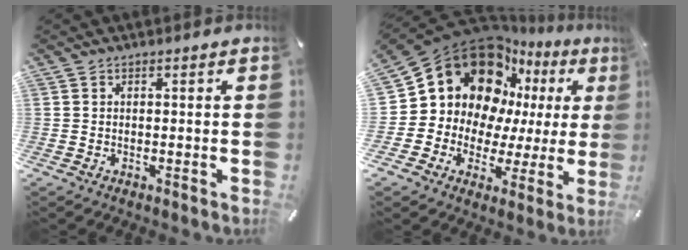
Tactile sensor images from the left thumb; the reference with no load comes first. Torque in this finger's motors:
{"motor_torque": [1.40, 2.22, 1.75, 0.50, 0.36]}